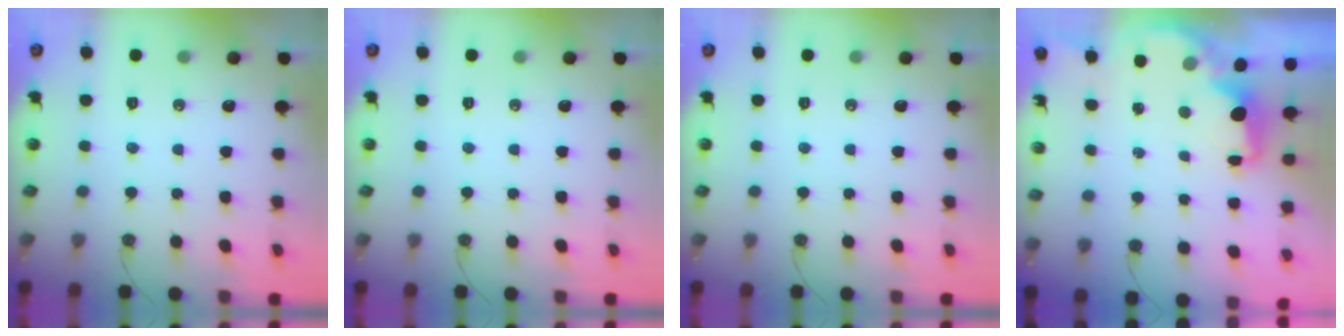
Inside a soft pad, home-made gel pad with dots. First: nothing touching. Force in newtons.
{"total": 0.0}
{"total": 0.0}
{"total": 2.6, "press": 2.5, "slide": 0.6}